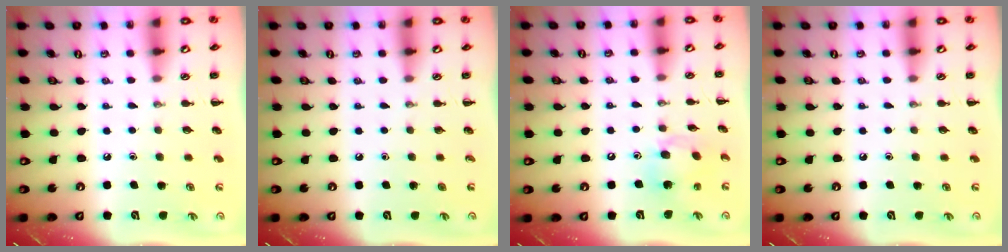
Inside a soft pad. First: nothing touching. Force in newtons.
{"total": 0.0}
{"total": 12.0, "press": 11.6, "slide": 3.0}
{"total": 0.0}